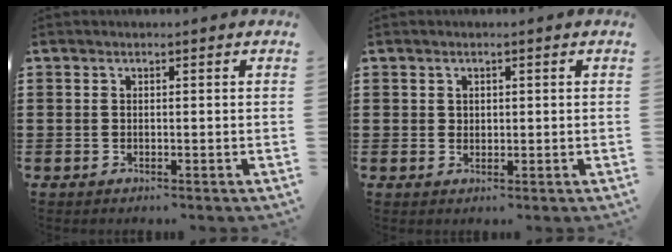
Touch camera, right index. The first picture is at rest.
{"total": 1.0, "force": [0.5, 0.8, 0.3], "torque": [-0.008, 0.003, 0.011]}